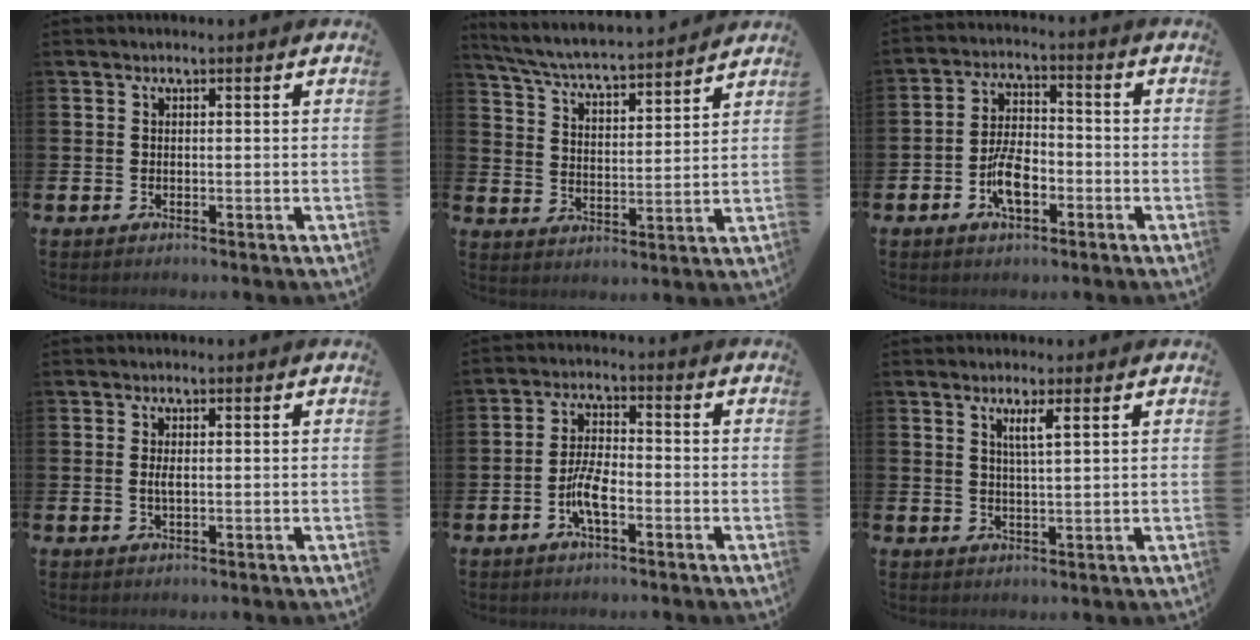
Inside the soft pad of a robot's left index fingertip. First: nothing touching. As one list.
[{"total": 5.4, "force": [5.2, 0.0, 1.5], "torque": [-0.055, -0.045, 0.085]}, {"total": 6.0, "force": [-2.3, 3.0, 4.7], "torque": [-0.083, 0.005, -0.047]}, {"total": 1.3, "force": [0.1, 0.4, 1.3], "torque": [-0.019, -0.001, 0.000]}, {"total": 4.8, "force": [-1.7, 1.6, 4.1], "torque": [-0.084, 0.005, -0.035]}, {"total": 2.6, "force": [1.8, 0.0, 1.8], "torque": [-0.033, -0.003, 0.030]}]